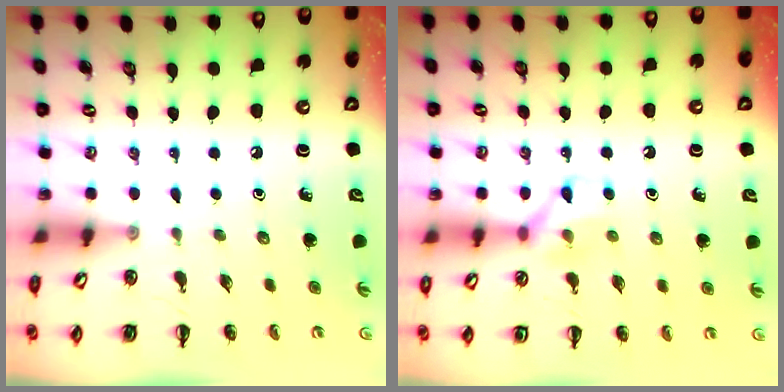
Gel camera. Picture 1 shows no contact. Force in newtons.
{"total": 8.9, "press": 8.9, "slide": 0.7}